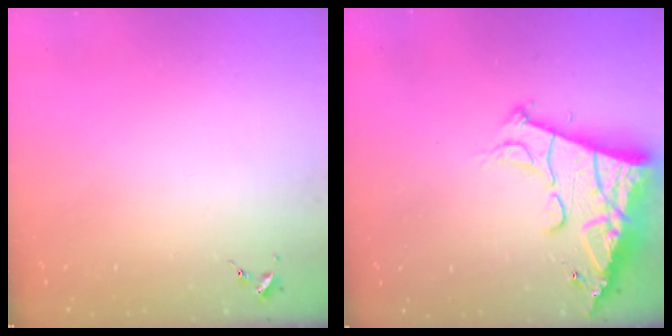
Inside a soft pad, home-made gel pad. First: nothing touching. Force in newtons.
{"total": 16.0, "press": 15.9, "slide": 1.8}